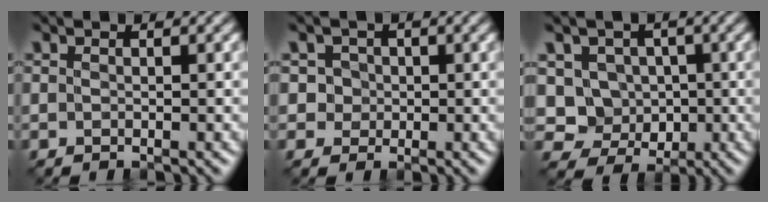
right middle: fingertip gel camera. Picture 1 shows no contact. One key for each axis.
{"total": 2.3, "fx": 0.5, "fy": 2.2, "fz": 0.7, "tx": -0.001, "ty": 0.006, "tz": 0.014}
{"total": 4.8, "fx": 0.6, "fy": 4.4, "fz": 1.8, "tx": -0.028, "ty": -0.003, "tz": 0.000}